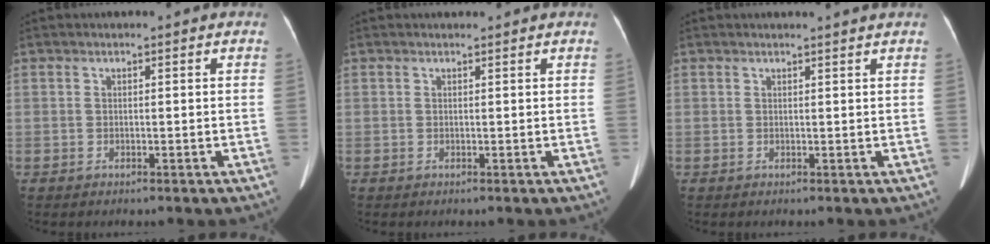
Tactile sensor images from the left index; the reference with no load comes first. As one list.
[{"total": 0.9, "force": [0.9, 0.2, 0.1], "torque": [-0.012, 0.011, 0.013]}, {"total": 2.2, "force": [2.0, -0.6, 0.6], "torque": [-0.012, -0.001, 0.023]}]